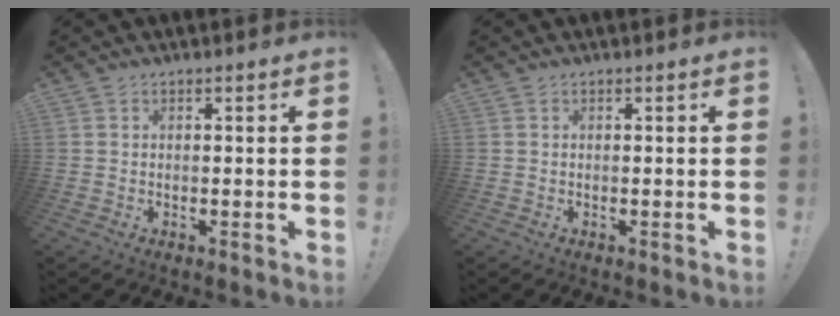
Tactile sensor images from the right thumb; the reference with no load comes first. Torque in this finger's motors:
{"motor_torque": [0.00, 0.00, 0.00, 0.00, 0.03]}